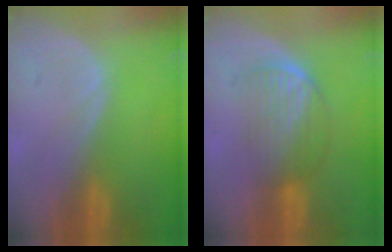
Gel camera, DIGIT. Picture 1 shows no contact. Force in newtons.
{"total": 7.0, "press": 5.9, "slide": 3.7}